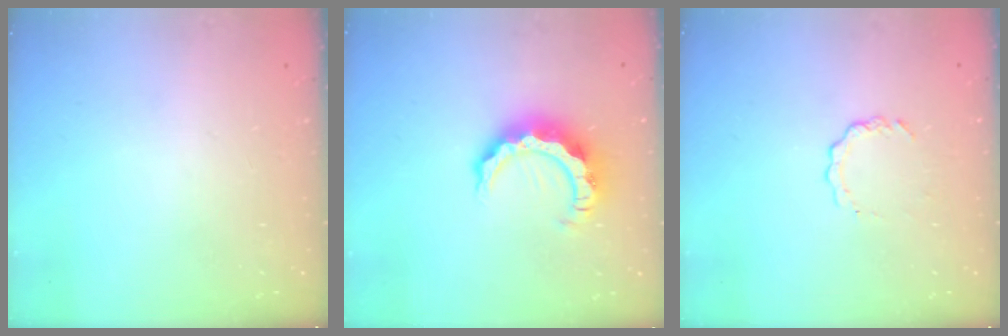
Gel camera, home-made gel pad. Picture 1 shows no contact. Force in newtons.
{"total": 9.9, "press": 9.8, "slide": 1.1}
{"total": 3.8, "press": 3.8, "slide": 0.4}